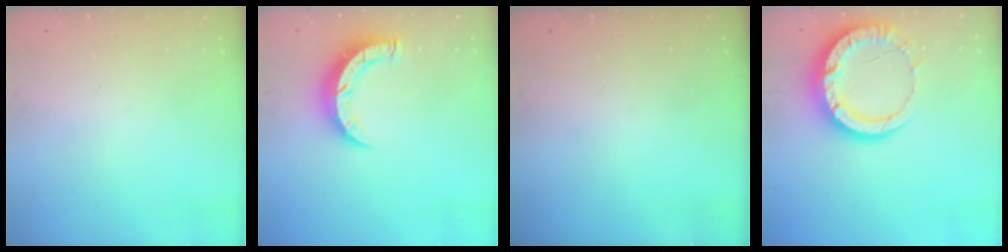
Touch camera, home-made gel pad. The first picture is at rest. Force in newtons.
{"total": 8.1, "press": 8.1, "slide": 0.5}
{"total": 0.0}
{"total": 13.4, "press": 13.3, "slide": 1.1}